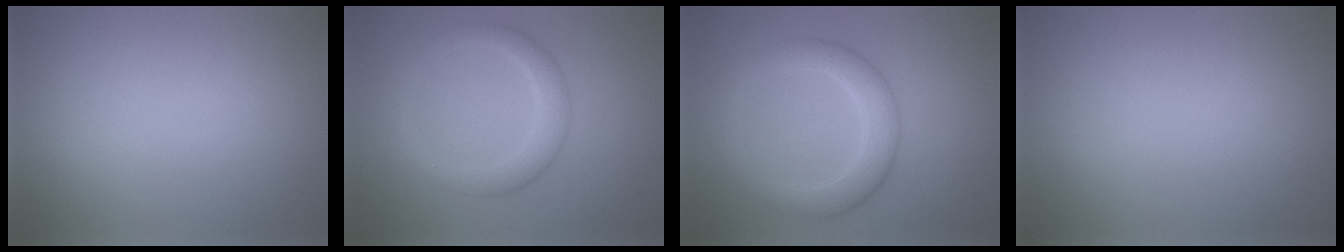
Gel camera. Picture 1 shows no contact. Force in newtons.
{"total": 2.8, "press": 2.8, "slide": 0.1}
{"total": 4.0, "press": 4.0, "slide": 0.2}
{"total": 0.0}